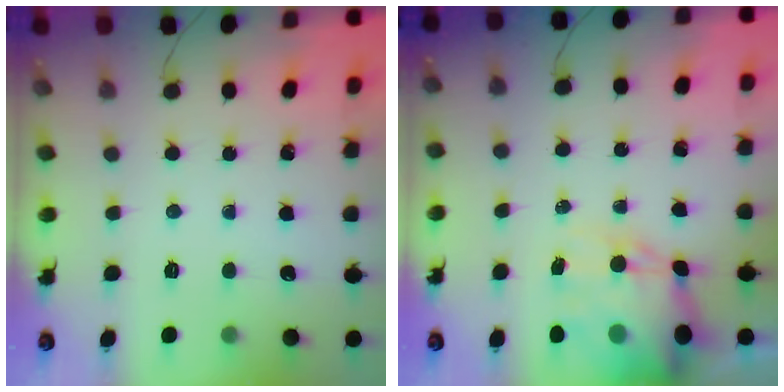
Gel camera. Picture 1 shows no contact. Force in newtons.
{"total": 12.7, "press": 12.4, "slide": 2.8}